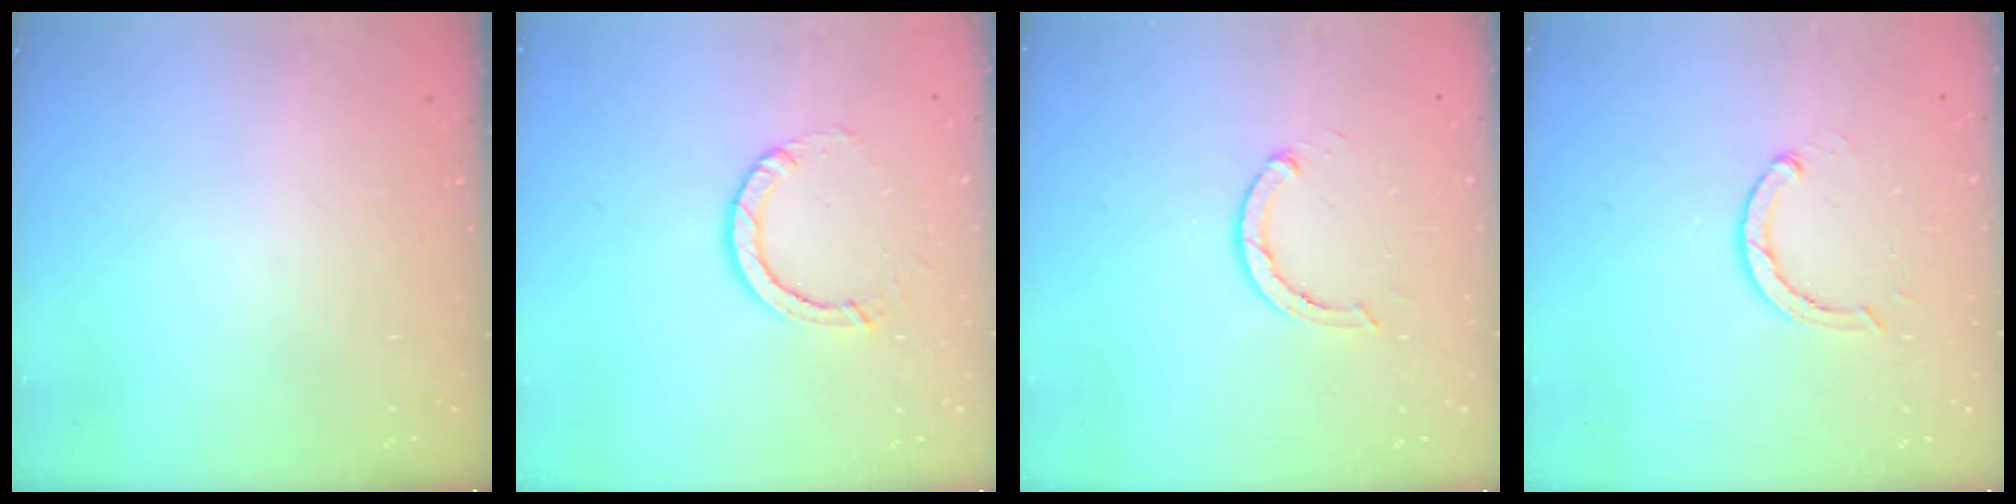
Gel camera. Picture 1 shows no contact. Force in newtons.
{"total": 4.5, "press": 4.5, "slide": 0.3}
{"total": 2.9, "press": 2.8, "slide": 0.5}
{"total": 2.9, "press": 2.9, "slide": 0.4}